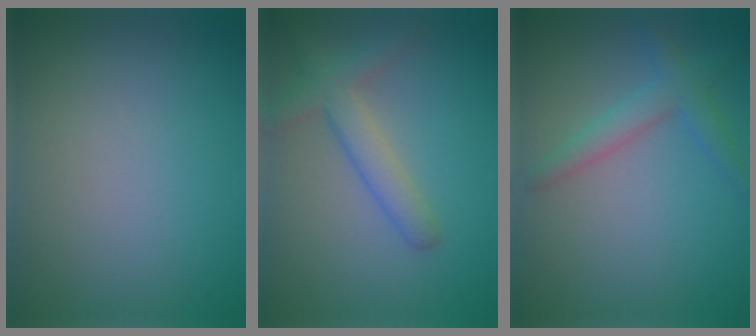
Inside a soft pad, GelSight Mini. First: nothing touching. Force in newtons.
{"total": 3.4, "press": 3.4, "slide": 0.2}
{"total": 2.6, "press": 2.6, "slide": 0.2}